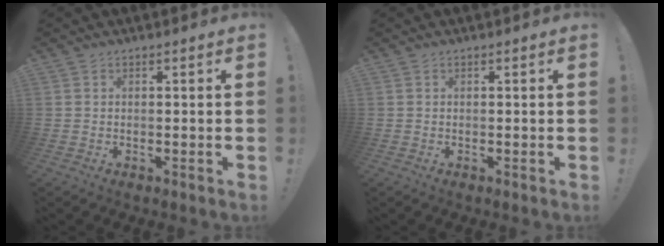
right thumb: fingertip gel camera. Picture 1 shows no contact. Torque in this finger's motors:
{"motor_torque": [0.10, 0.17, 0.00, 0.09, 0.00]}